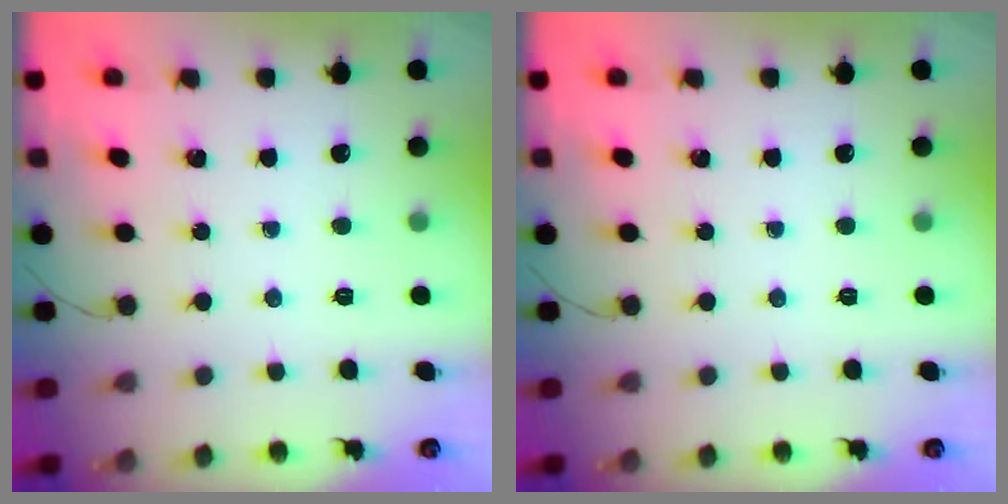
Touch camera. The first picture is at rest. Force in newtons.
{"total": 0.0}